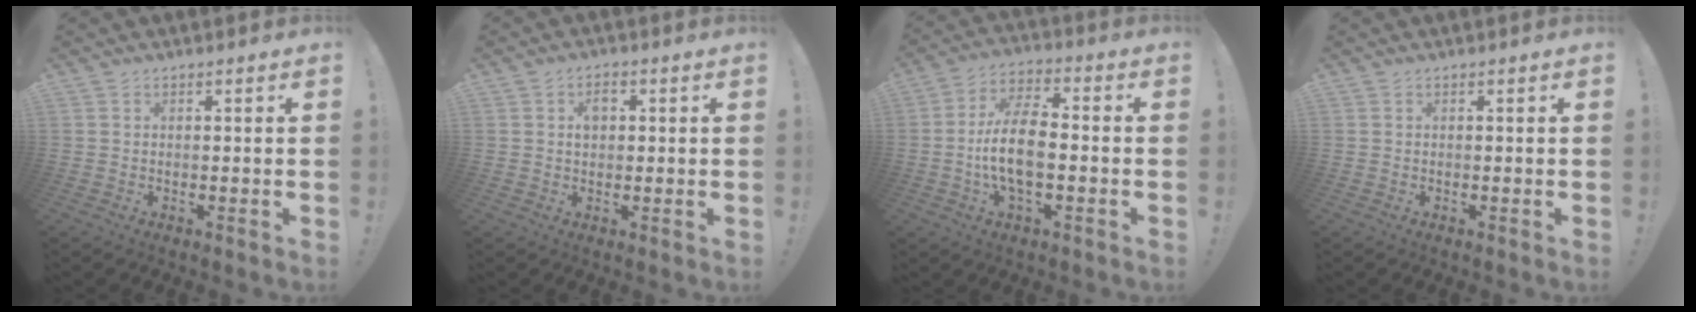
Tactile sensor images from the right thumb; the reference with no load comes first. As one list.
[{"total": 3.4, "force": [0.6, 2.4, 2.3], "torque": [-0.027, 0.000, 0.005]}, {"total": 12.8, "force": [-2.7, 6.0, 10.9], "torque": [-0.214, 0.008, -0.050]}, {"total": 0.0}]